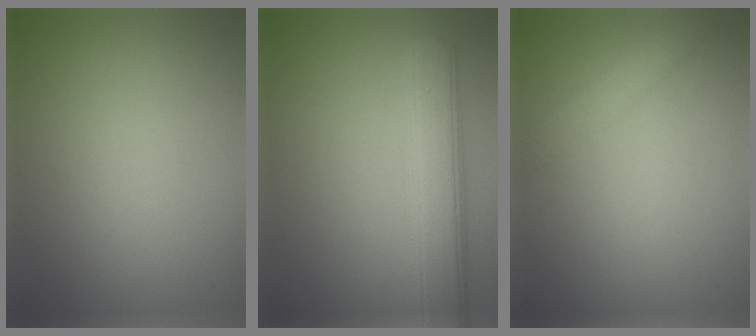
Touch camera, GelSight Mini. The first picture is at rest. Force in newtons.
{"total": 6.5, "press": 6.5, "slide": 0.2}
{"total": 2.2, "press": 2.2, "slide": 0.2}